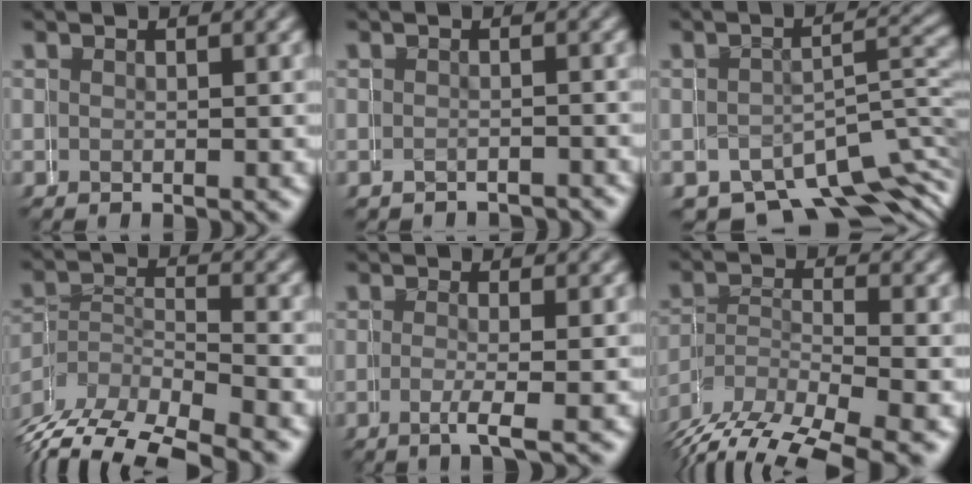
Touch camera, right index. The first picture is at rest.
{"total": 1.8, "force": [-1.0, -0.1, -1.5], "torque": [0.024, 0.002, -0.016]}
{"total": 7.5, "force": [-5.0, 4.1, 3.7], "torque": [-0.036, -0.022, -0.065]}
{"total": 5.9, "force": [-4.1, 3.7, 2.2], "torque": [-0.054, -0.018, -0.061]}
{"total": 1.2, "force": [-0.3, -0.7, 0.9], "torque": [-0.010, 0.000, -0.003]}
{"total": 6.4, "force": [-3.1, 4.4, 3.4], "torque": [-0.069, -0.020, -0.044]}